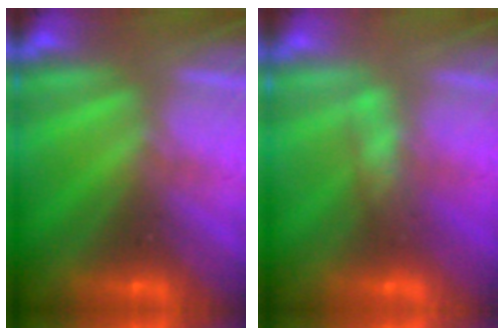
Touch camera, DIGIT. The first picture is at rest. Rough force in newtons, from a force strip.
{"total": 2.4}